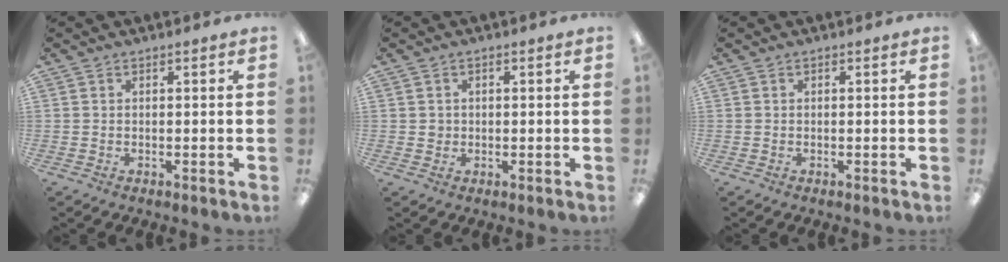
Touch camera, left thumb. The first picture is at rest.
{"total": 1.4, "force": [0.1, 1.3, 0.3], "torque": [-0.007, 0.007, -0.001]}
{"total": 0.0}